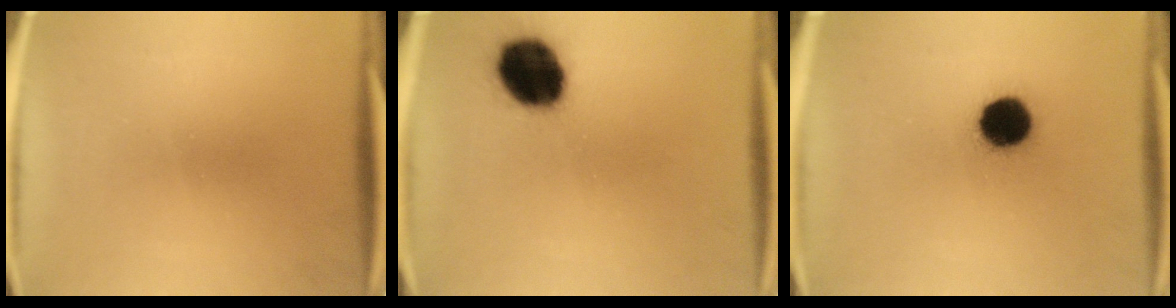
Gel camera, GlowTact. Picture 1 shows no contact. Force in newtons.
{"total": 15.7}
{"total": 10.7}